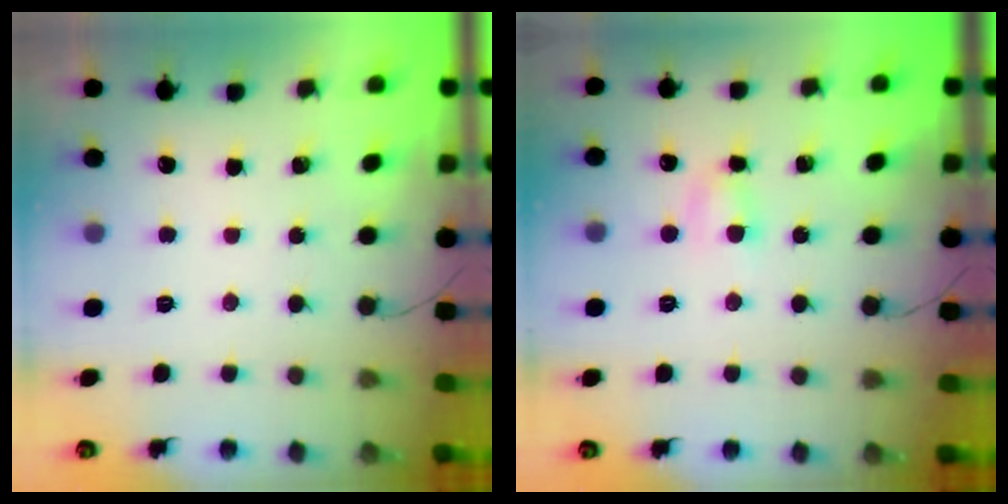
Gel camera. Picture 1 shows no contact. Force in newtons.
{"total": 3.6, "press": 3.3, "slide": 1.4}